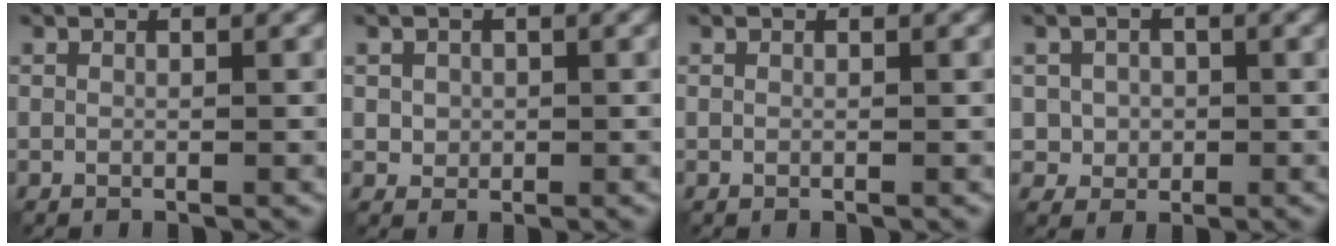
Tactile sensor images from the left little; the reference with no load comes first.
{"total": 1.4, "force": [0.2, 1.4, 0.4], "torque": [-0.003, -0.006, 0.008]}
{"total": 0.0}
{"total": 2.5, "force": [0.1, 2.4, 0.8], "torque": [-0.003, -0.004, 0.001]}